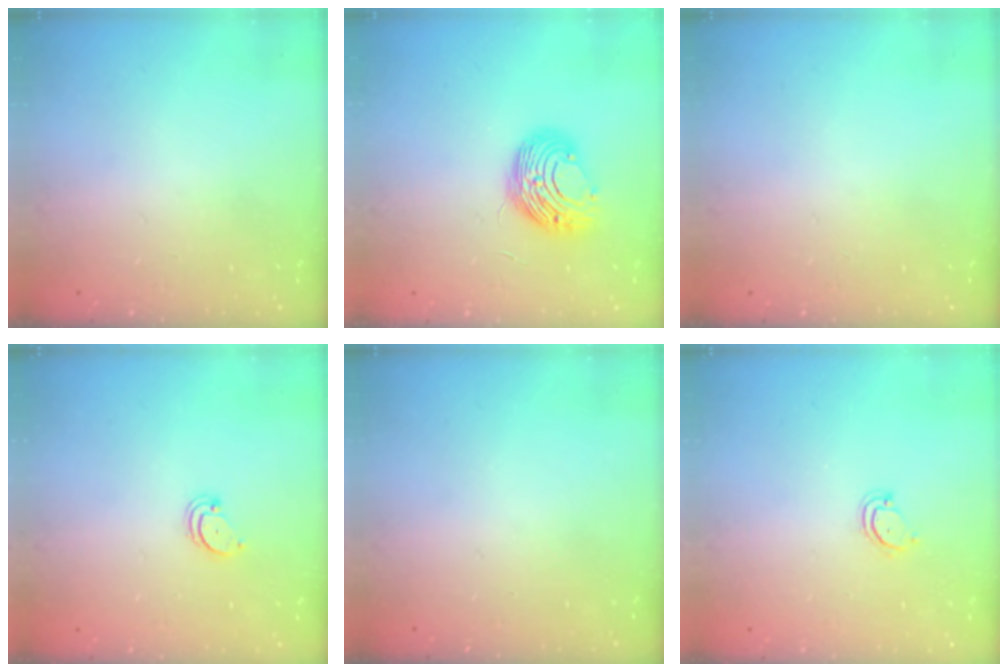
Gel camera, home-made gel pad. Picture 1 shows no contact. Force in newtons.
{"total": 9.7, "press": 9.7, "slide": 0.1}
{"total": 0.0}
{"total": 1.8, "press": 1.8, "slide": 0.2}
{"total": 0.0}
{"total": 2.5, "press": 2.5, "slide": 0.1}